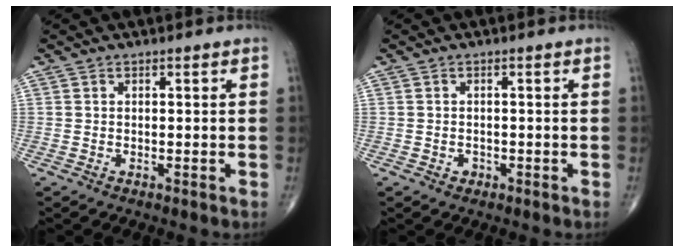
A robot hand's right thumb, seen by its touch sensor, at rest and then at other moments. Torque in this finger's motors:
{"motor_torque": [-0.21, 0.05, 0.01, 0.09, 0.01]}